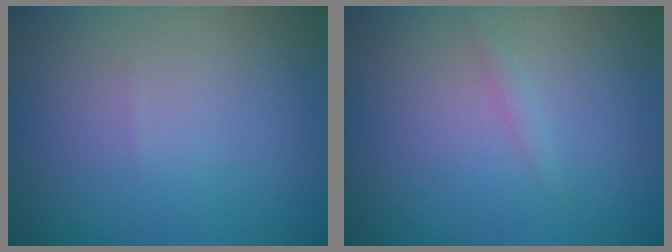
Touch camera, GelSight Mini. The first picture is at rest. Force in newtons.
{"total": 0.7, "press": 0.7, "slide": 0.0}